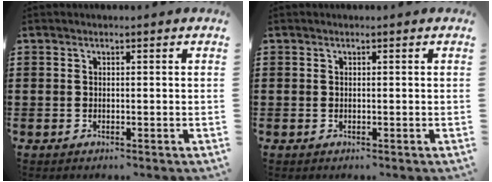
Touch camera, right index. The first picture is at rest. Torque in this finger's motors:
{"motor_torque": [-0.64, 1.50, 0.01, 0.00]}